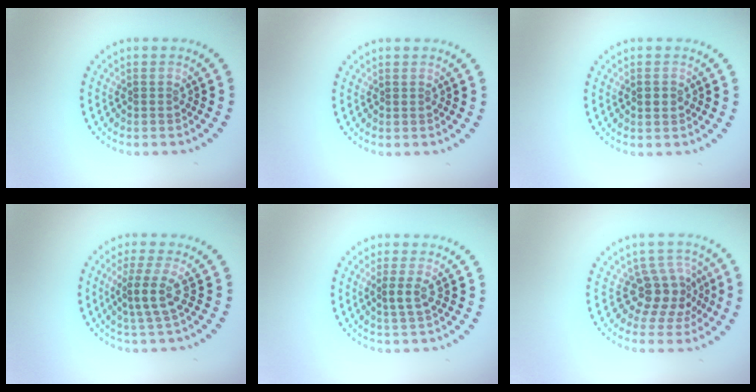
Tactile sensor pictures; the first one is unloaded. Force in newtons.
{"total": 0.0}
{"total": 1.5, "press": 1.5, "slide": 0.0}
{"total": 2.7, "press": 2.1, "slide": 1.6}
{"total": 1.7, "press": 1.5, "slide": 0.8}
{"total": 3.8, "press": 3.2, "slide": 2.1}